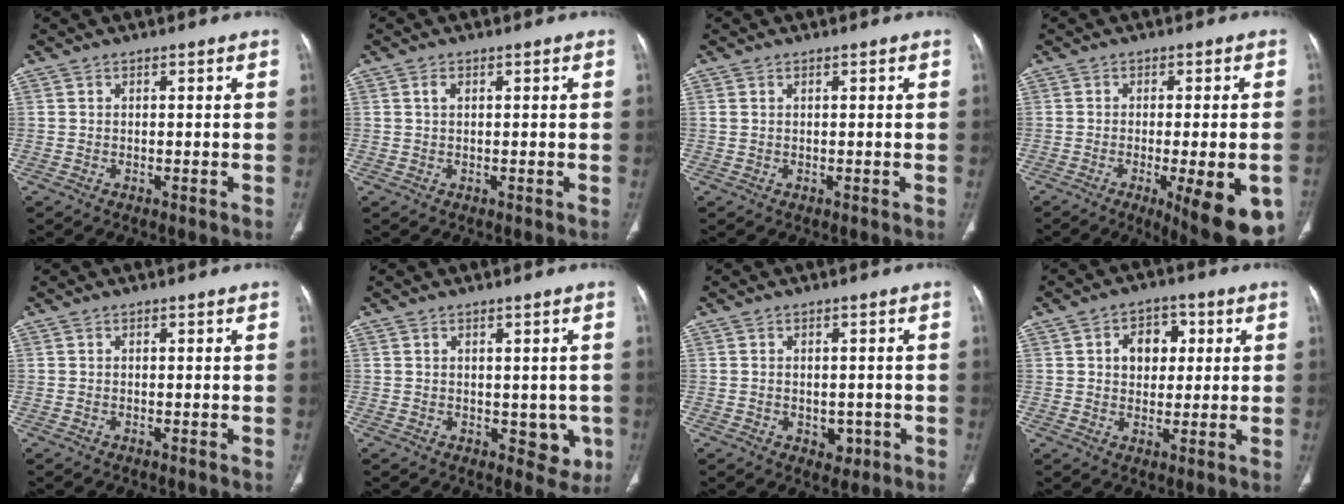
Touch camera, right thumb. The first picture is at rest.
{"total": 1.1, "force": [0.4, 0.6, 0.9], "torque": [-0.019, 0.005, 0.009]}
{"total": 0.7, "force": [0.3, 0.4, 0.5], "torque": [-0.013, 0.009, 0.010]}
{"total": 15.5, "force": [-6.2, 4.3, 13.5], "torque": [-0.131, -0.004, -0.071]}
{"total": 0.0}
{"total": 4.7, "force": [-0.1, 3.1, 3.5], "torque": [-0.014, -0.007, 0.010]}
{"total": 3.3, "force": [-0.9, 2.4, 1.9], "torque": [-0.012, 0.004, -0.005]}
{"total": 7.5, "force": [1.8, 5.6, 4.6], "torque": [-0.031, 0.001, 0.025]}